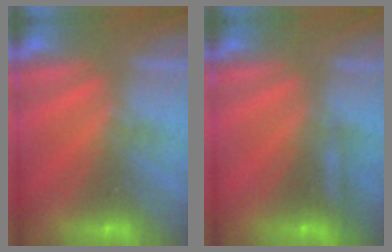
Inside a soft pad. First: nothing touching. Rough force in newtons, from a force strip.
{"total": 2.2}